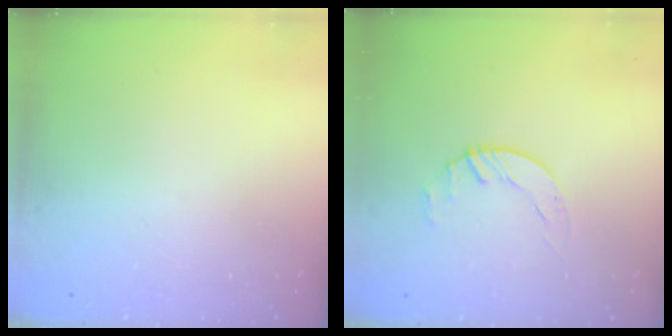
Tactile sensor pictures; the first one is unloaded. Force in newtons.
{"total": 1.4, "press": 1.4, "slide": 0.2}